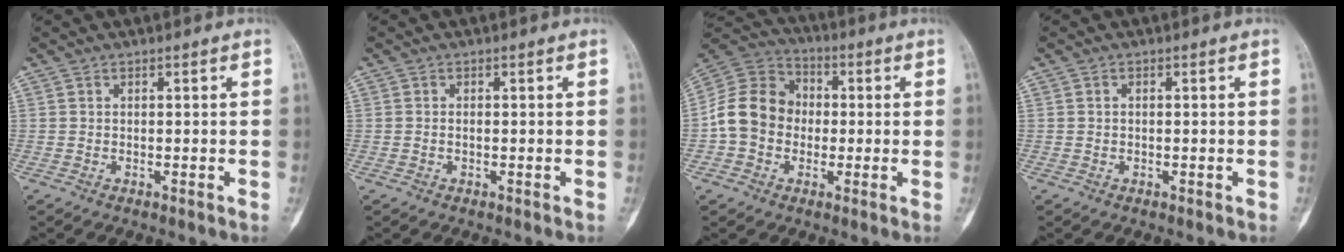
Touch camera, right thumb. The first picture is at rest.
{"total": 0.8, "force": [-0.2, 0.5, 0.6], "torque": [-0.010, 0.003, -0.006]}
{"total": 12.9, "force": [-1.3, 10.9, 6.9], "torque": [-0.108, 0.035, -0.035]}
{"total": 0.8, "force": [-0.1, 0.7, 0.4], "torque": [-0.002, 0.002, -0.004]}